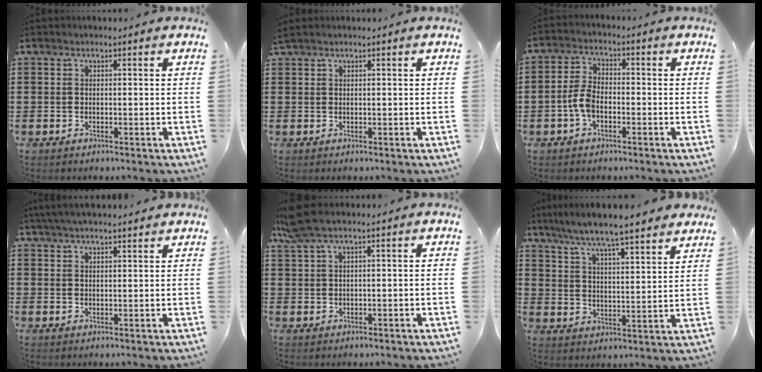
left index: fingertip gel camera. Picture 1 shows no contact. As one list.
[{"total": 0.7, "force": [0.5, 0.1, 0.4], "torque": [-0.009, 0.001, 0.011]}, {"total": 4.7, "force": [-1.5, 2.5, 3.7], "torque": [-0.099, -0.001, -0.038]}, {"total": 3.5, "force": [3.2, 0.1, 1.5], "torque": [-0.037, 0.000, 0.060]}, {"total": 4.3, "force": [2.6, 0.6, 3.4], "torque": [-0.086, -0.001, 0.043]}, {"total": 6.2, "force": [5.7, -0.3, 2.3], "torque": [-0.071, -0.035, 0.095]}]